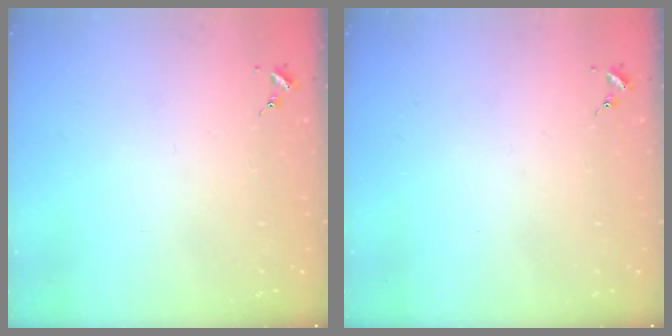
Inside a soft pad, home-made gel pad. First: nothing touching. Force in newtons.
{"total": 0.0}